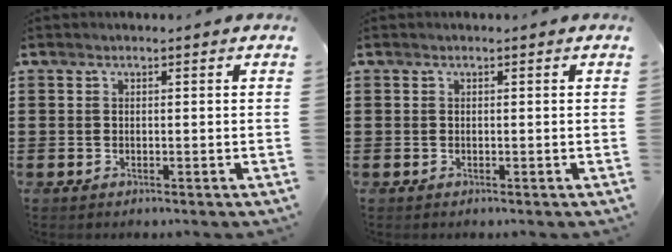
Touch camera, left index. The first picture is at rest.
{"total": 0.0}